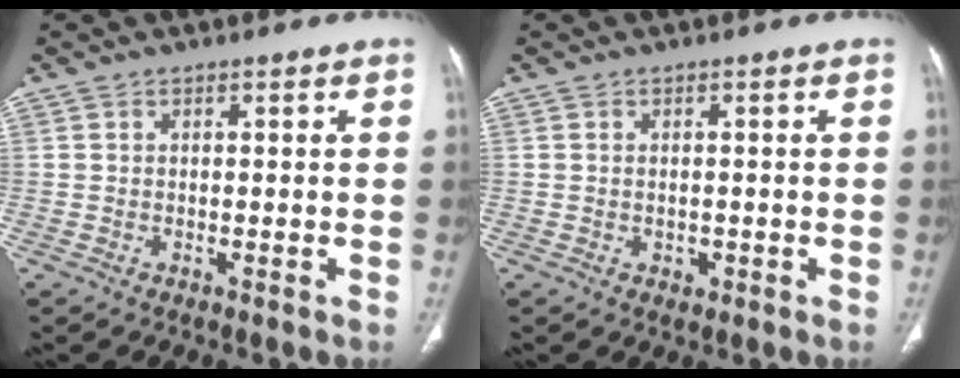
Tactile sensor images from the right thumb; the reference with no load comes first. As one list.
[{"total": 1.4, "force": [-0.3, 1.1, 0.9], "torque": [-0.010, 0.001, -0.001]}]